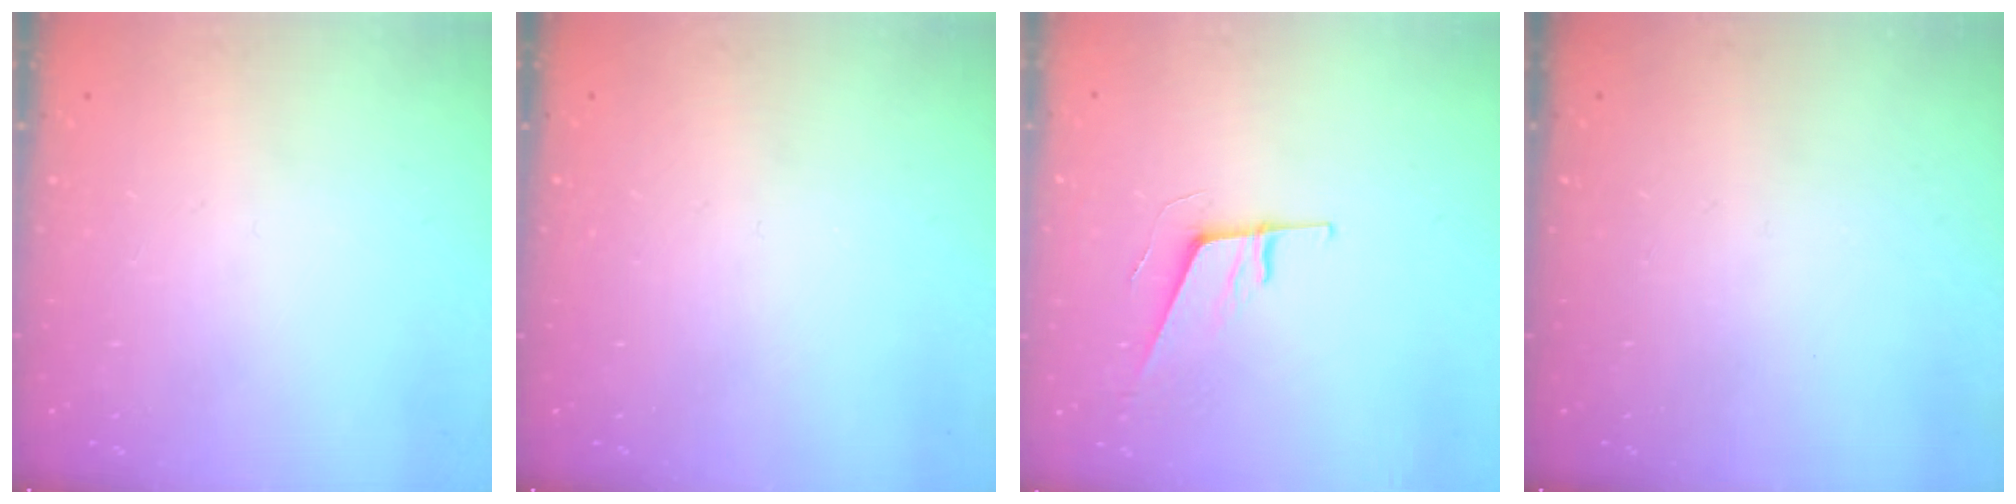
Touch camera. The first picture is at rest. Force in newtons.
{"total": 0.0}
{"total": 7.7, "press": 7.4, "slide": 2.3}
{"total": 0.0}